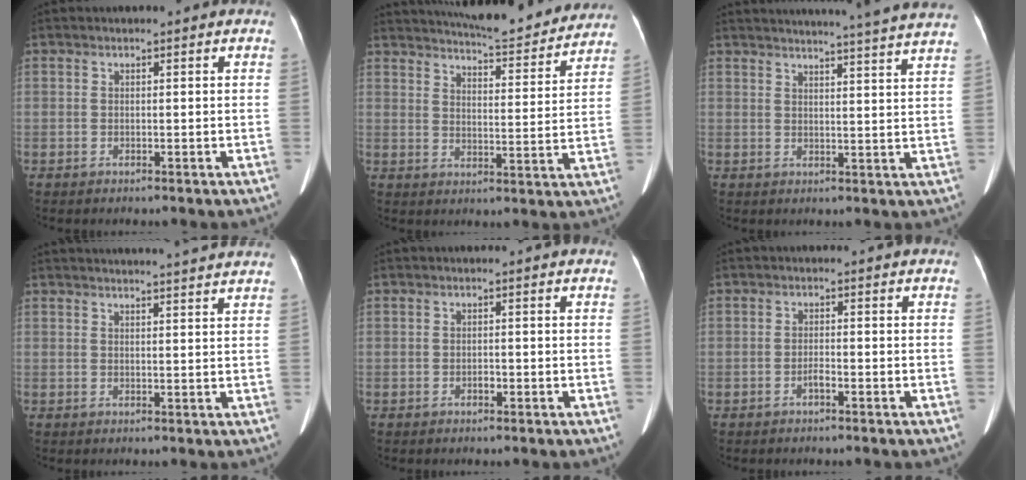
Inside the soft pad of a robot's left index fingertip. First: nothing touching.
{"total": 17.9, "force": [16.6, 2.4, 6.2], "torque": [-0.090, -0.012, 0.215]}
{"total": 21.2, "force": [19.9, -1.4, 7.3], "torque": [-0.112, -0.044, 0.236]}
{"total": 11.4, "force": [10.7, -0.5, 3.8], "torque": [-0.053, 0.003, 0.118]}
{"total": 0.7, "force": [-0.4, 0.4, 0.5], "torque": [-0.009, 0.002, -0.006]}
{"total": 1.2, "force": [-0.8, 0.1, 0.8], "torque": [-0.017, 0.001, -0.014]}